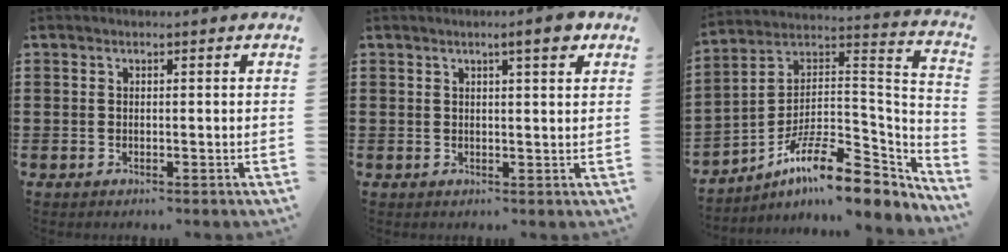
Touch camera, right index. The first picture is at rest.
{"total": 3.7, "force": [2.1, 0.5, 3.0], "torque": [-0.039, -0.005, 0.029]}
{"total": 12.4, "force": [-8.9, 3.5, 7.9], "torque": [-0.128, 0.008, -0.165]}